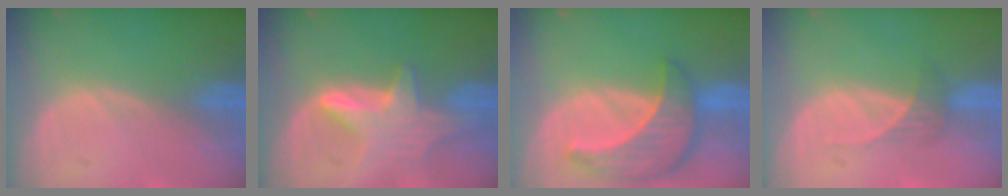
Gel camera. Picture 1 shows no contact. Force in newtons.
{"total": 6.3, "press": 6.1, "slide": 1.5}
{"total": 8.7, "press": 7.8, "slide": 3.7}
{"total": 2.1, "press": 1.9, "slide": 0.9}